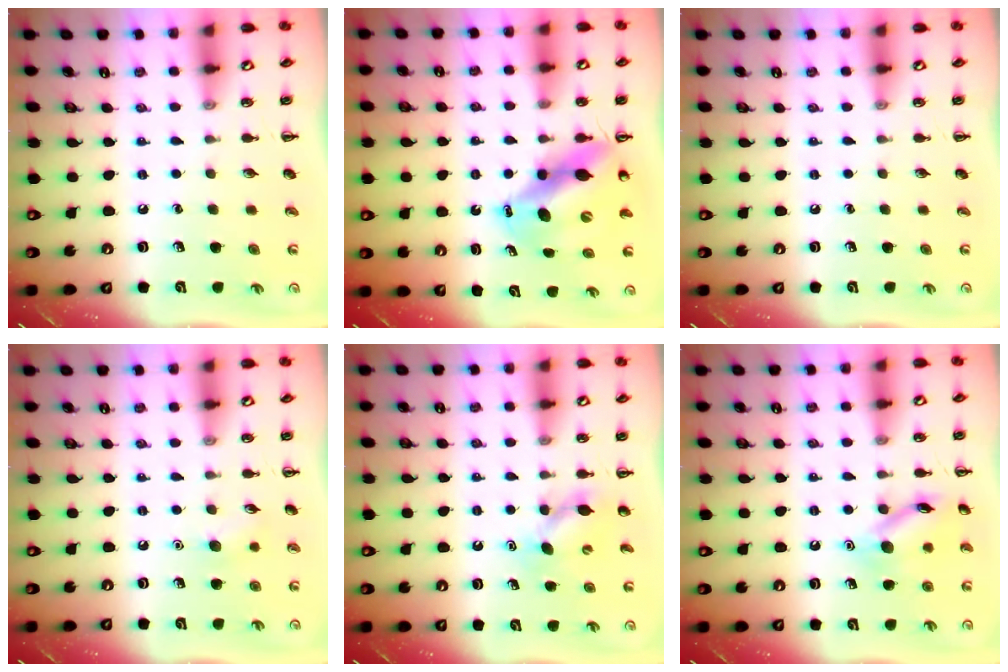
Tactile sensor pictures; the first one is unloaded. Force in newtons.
{"total": 12.8, "press": 12.2, "slide": 4.0}
{"total": 0.0}
{"total": 7.1, "press": 6.8, "slide": 2.0}
{"total": 7.7, "press": 7.6, "slide": 1.4}
{"total": 12.8, "press": 12.8, "slide": 0.7}